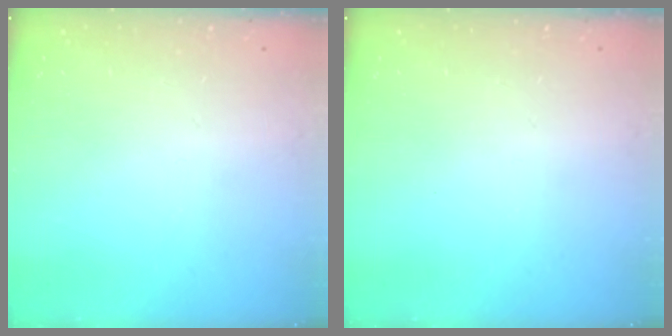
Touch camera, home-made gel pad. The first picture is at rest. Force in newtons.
{"total": 0.0}